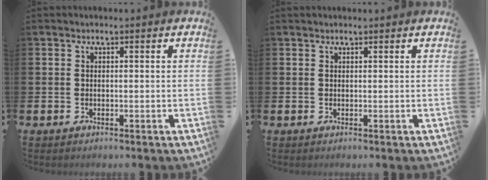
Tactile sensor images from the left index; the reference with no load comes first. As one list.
[{"total": 0.5, "force": [0.5, 0.0, 0.0], "torque": [0.004, -0.001, 0.009]}]